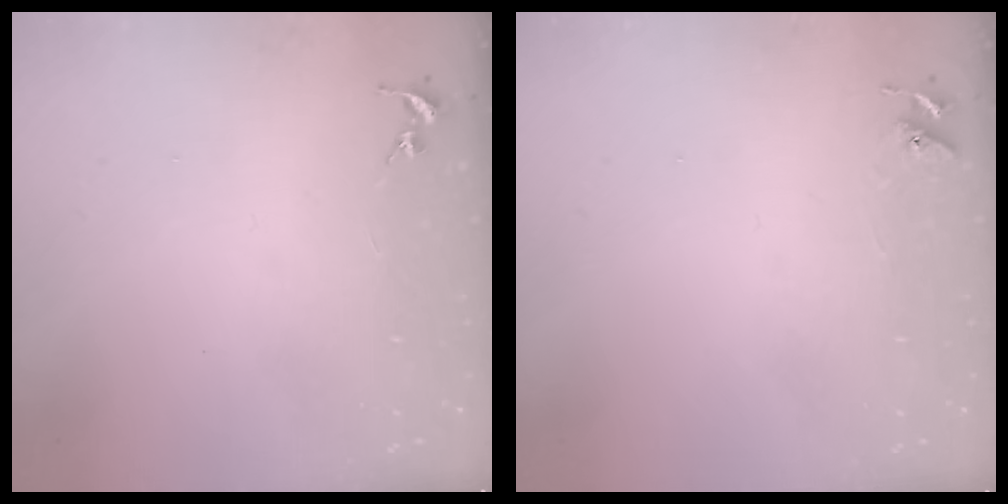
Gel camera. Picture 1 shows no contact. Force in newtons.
{"total": 5.8, "press": 5.8, "slide": 0.7}